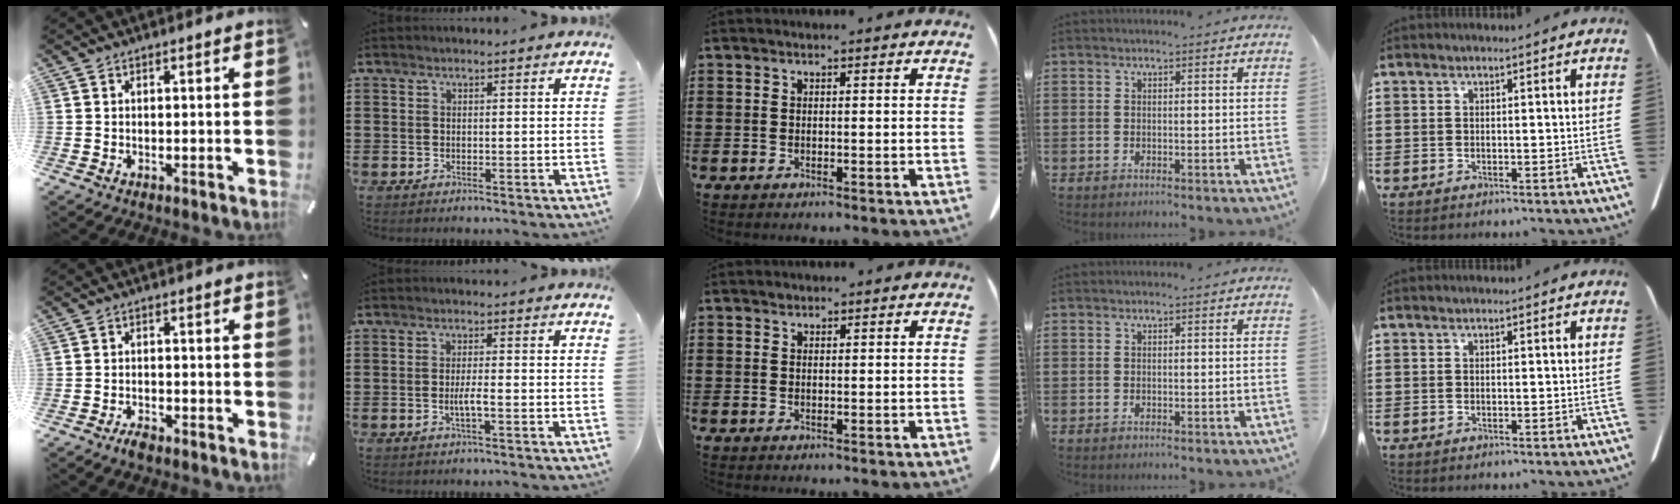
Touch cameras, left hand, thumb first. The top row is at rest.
{"thumb": {"total": 2.6, "force": [-2.3, 0.8, 0.9], "torque": [-0.022, 0.011, -0.048]}, "index": {"total": 2.4, "force": [-0.7, 0.3, 2.3], "torque": [-0.048, -0.002, -0.014]}, "middle": {"total": 0.5, "force": [0.3, 0.4, 0.1], "torque": [-0.005, 0.002, 0.007]}}